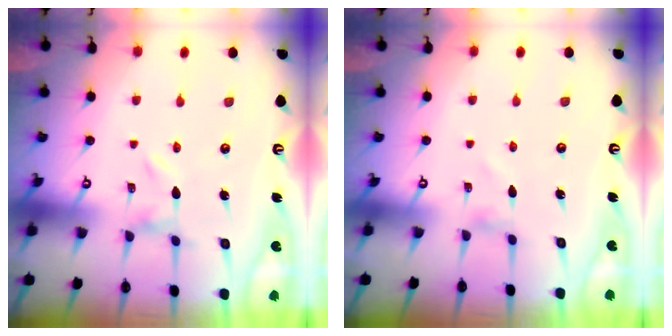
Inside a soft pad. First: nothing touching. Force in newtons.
{"total": 0.0}